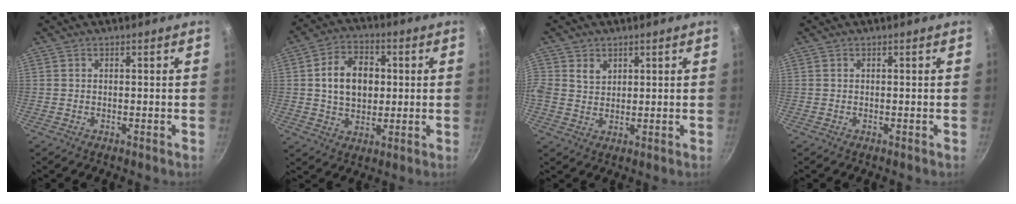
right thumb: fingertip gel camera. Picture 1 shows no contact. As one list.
[{"total": 11.4, "force": [1.3, 8.3, 7.7], "torque": [-0.105, 0.009, 0.019]}, {"total": 4.6, "force": [1.8, 3.7, 2.0], "torque": [-0.027, -0.001, 0.036]}, {"total": 0.0}]